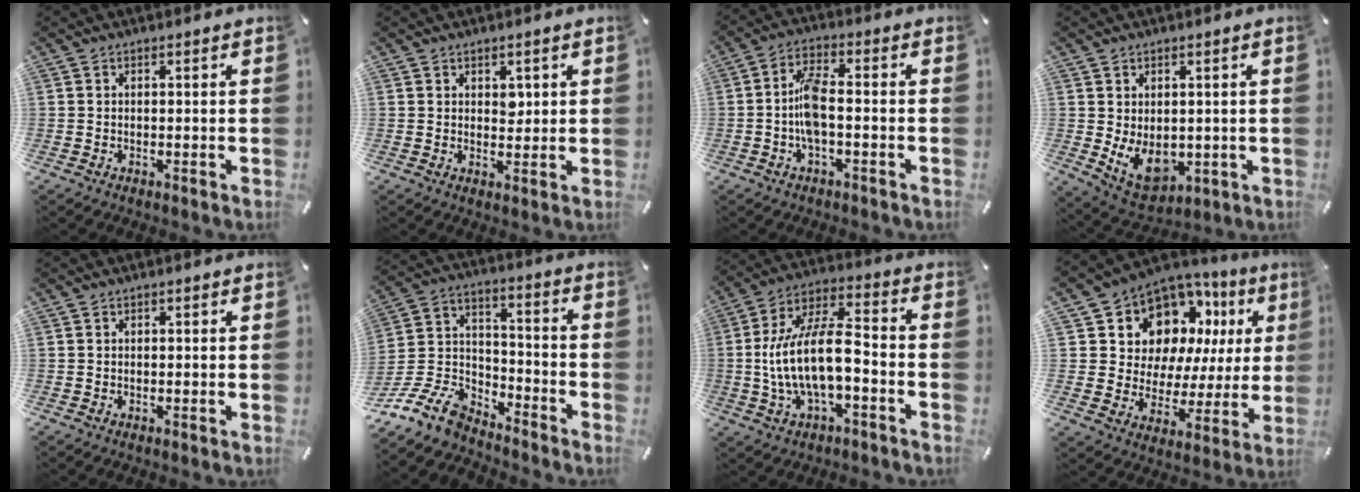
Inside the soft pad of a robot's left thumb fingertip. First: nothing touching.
{"total": 2.7, "force": [1.0, 2.1, 1.4], "torque": [-0.005, -0.006, 0.012]}
{"total": 7.5, "force": [-1.6, 2.6, 6.8], "torque": [-0.143, 0.000, -0.031]}
{"total": 8.3, "force": [-0.1, 6.4, 5.3], "torque": [-0.086, -0.009, 0.002]}
{"total": 0.0}
{"total": 12.6, "force": [-10.0, 5.8, 5.1], "torque": [-0.104, 0.040, -0.189]}
{"total": 15.4, "force": [-2.9, 7.0, 13.4], "torque": [-0.273, 0.002, -0.052]}
{"total": 12.1, "force": [7.7, 8.6, 3.7], "torque": [-0.065, -0.080, 0.141]}